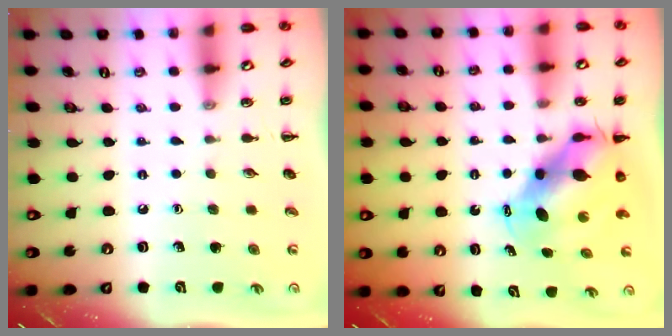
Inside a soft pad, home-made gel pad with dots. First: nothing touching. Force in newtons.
{"total": 7.1, "press": 7.0, "slide": 1.5}